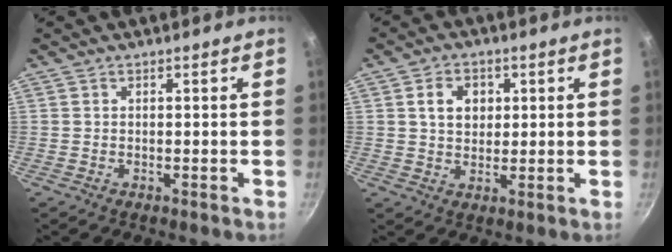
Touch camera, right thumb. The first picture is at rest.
{"total": 5.9, "force": [1.6, 4.5, 3.4], "torque": [-0.038, 0.001, 0.026]}